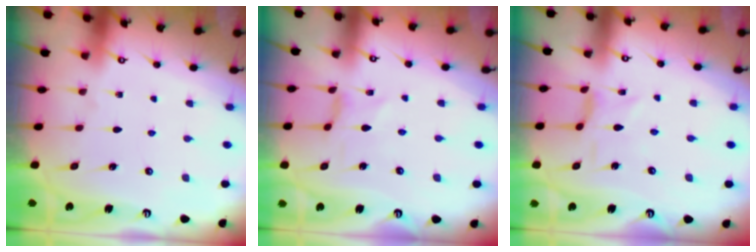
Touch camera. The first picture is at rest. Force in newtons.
{"total": 0.0}
{"total": 0.8, "press": 0.7, "slide": 0.4}